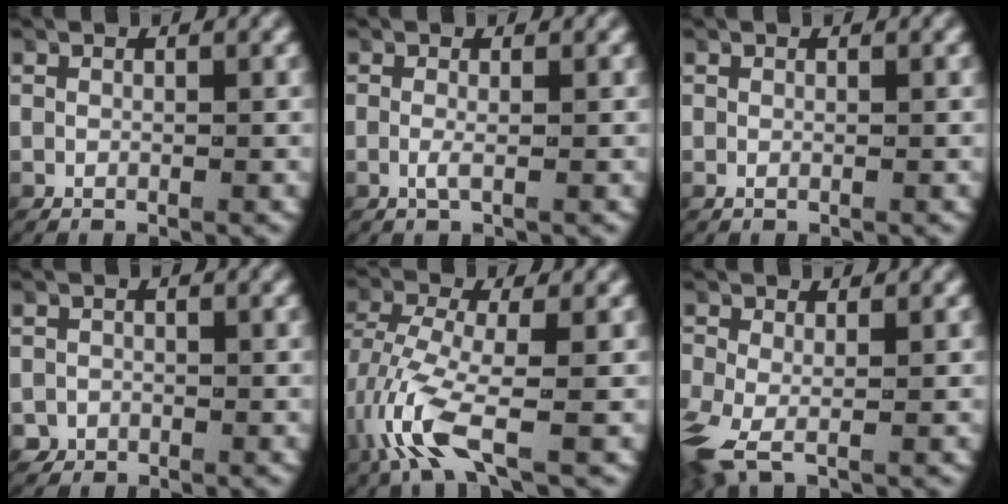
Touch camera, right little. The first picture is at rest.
{"total": 0.7, "force": [-0.3, 0.0, 0.7], "torque": [-0.022, -0.007, -0.004]}
{"total": 0.0}
{"total": 1.9, "force": [-0.7, 1.8, 0.0], "torque": [-0.010, -0.016, -0.007]}
{"total": 4.7, "force": [-1.6, 1.9, 3.9], "torque": [-0.108, -0.029, -0.018]}
{"total": 2.6, "force": [-0.9, 1.6, 1.9], "torque": [-0.074, -0.023, -0.007]}